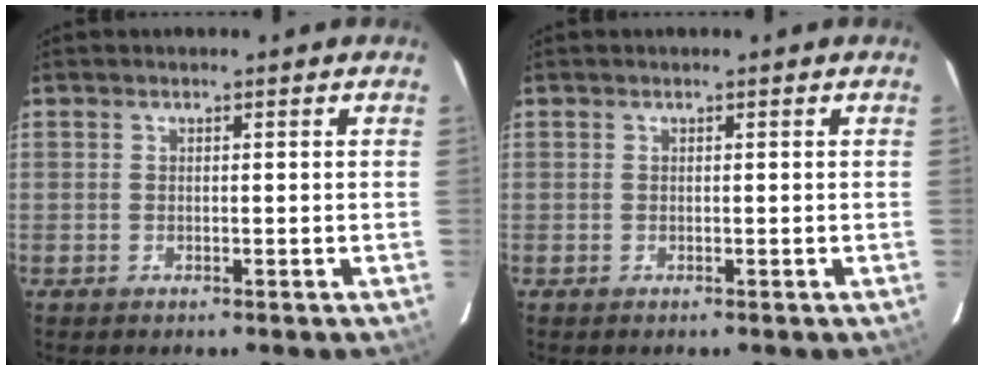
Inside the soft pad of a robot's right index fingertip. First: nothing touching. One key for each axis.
{"total": 0.0}